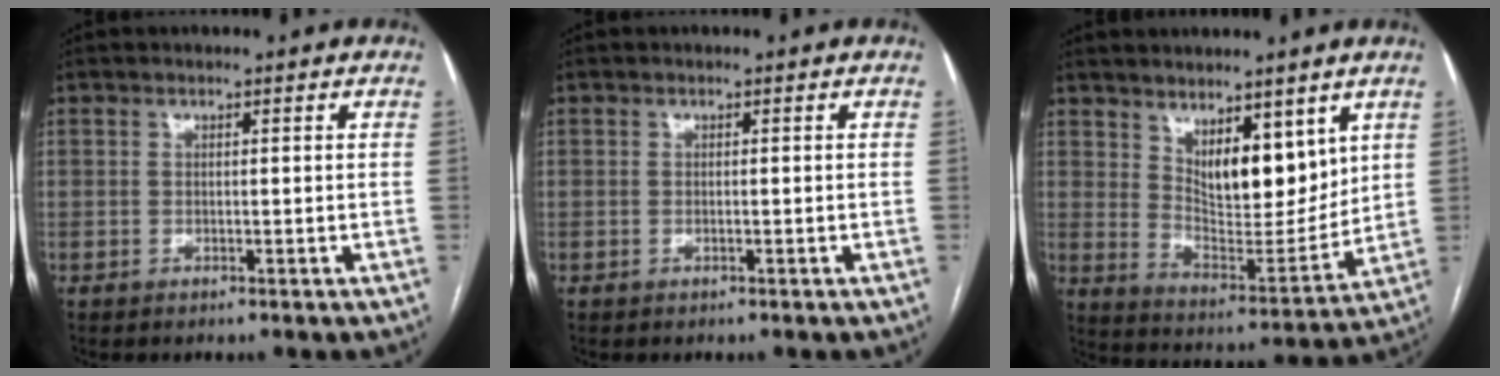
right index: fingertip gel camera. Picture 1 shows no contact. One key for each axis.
{"total": 0.0}
{"total": 11.1, "fx": 5.8, "fy": 4.4, "fz": 8.4, "tx": -0.132, "ty": -0.014, "tz": 0.113}